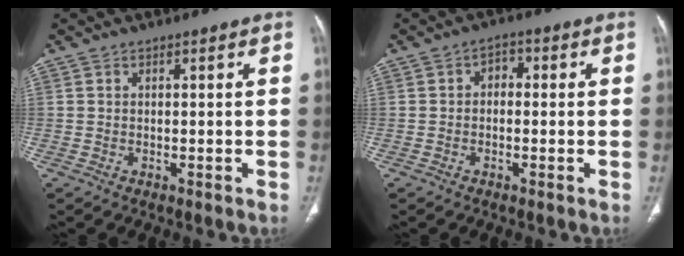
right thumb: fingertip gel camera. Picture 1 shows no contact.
{"total": 2.7, "force": [0.0, 2.0, 1.9], "torque": [-0.018, 0.012, -0.010]}